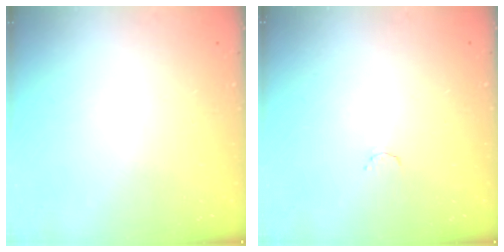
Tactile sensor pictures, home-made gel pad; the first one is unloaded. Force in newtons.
{"total": 1.7, "press": 1.6, "slide": 0.5}